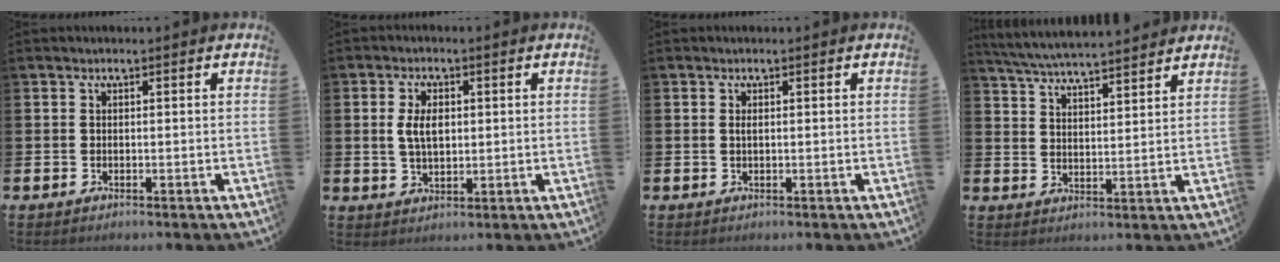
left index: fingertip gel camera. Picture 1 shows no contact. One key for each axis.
{"total": 4.3, "fx": 1.0, "fy": 2.4, "fz": 3.4, "tx": -0.064, "ty": 0.008, "tz": 0.014}
{"total": 0.6, "fx": 0.2, "fy": 0.2, "fz": 0.5, "tx": -0.012, "ty": 0.002, "tz": 0.004}
{"total": 5.4, "fx": 5.3, "fy": 0.0, "fz": 1.0, "tx": -0.047, "ty": -0.033, "tz": 0.096}